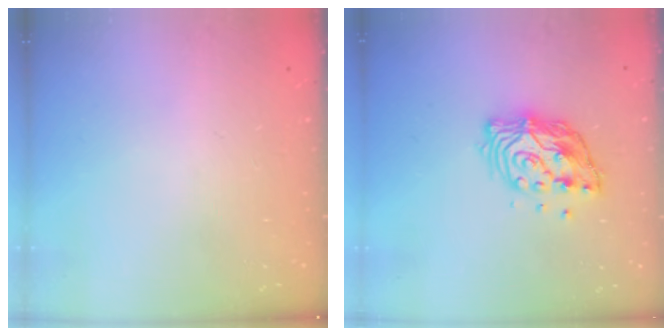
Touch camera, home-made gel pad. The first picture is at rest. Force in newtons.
{"total": 12.1, "press": 12.0, "slide": 0.9}